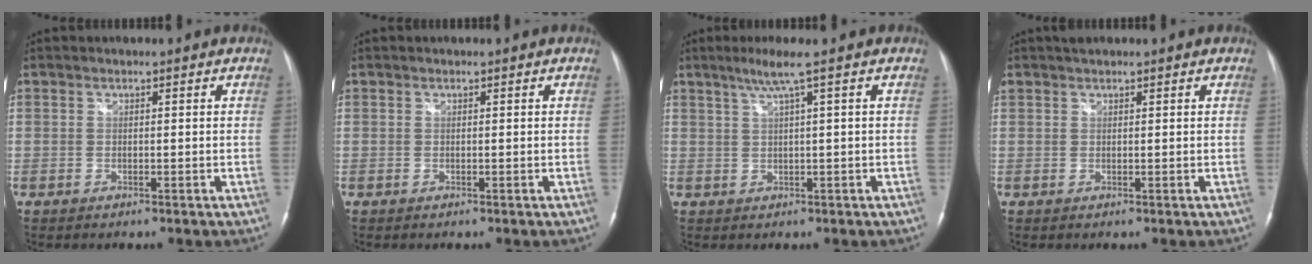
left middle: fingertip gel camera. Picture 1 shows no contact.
{"total": 0.0}
{"total": 3.7, "force": [1.9, -1.0, 3.1], "torque": [-0.066, 0.003, 0.040]}
{"total": 1.5, "force": [1.3, 0.5, 0.6], "torque": [-0.017, 0.018, 0.025]}